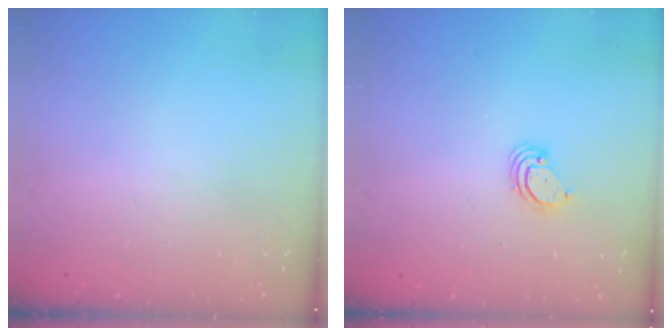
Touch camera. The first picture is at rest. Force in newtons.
{"total": 3.8, "press": 3.8, "slide": 0.3}